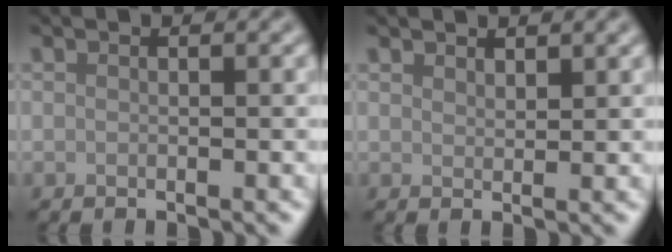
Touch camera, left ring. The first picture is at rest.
{"total": 1.3, "force": [1.3, 0.2, 0.2], "torque": [-0.002, 0.001, 0.022]}